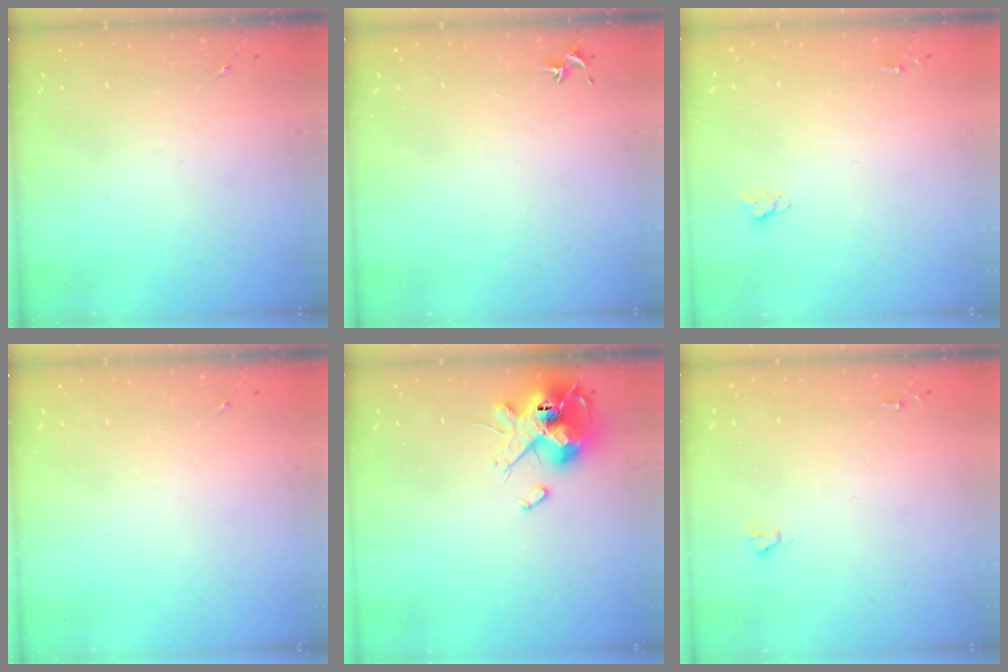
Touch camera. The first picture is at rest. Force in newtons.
{"total": 0.7, "press": 0.7, "slide": 0.3}
{"total": 2.6, "press": 2.5, "slide": 0.3}
{"total": 0.0}
{"total": 13.9, "press": 13.8, "slide": 1.3}
{"total": 1.6, "press": 1.6, "slide": 0.1}